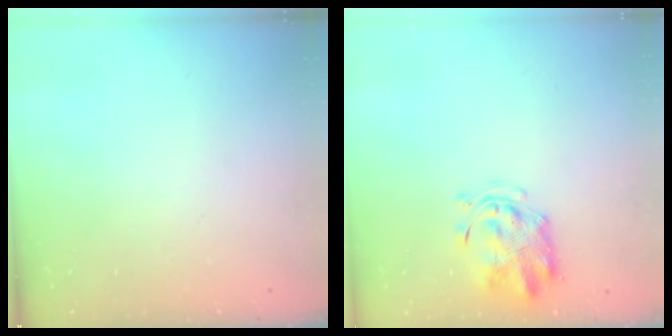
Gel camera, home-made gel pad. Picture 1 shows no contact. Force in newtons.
{"total": 2.9, "press": 2.9, "slide": 0.7}